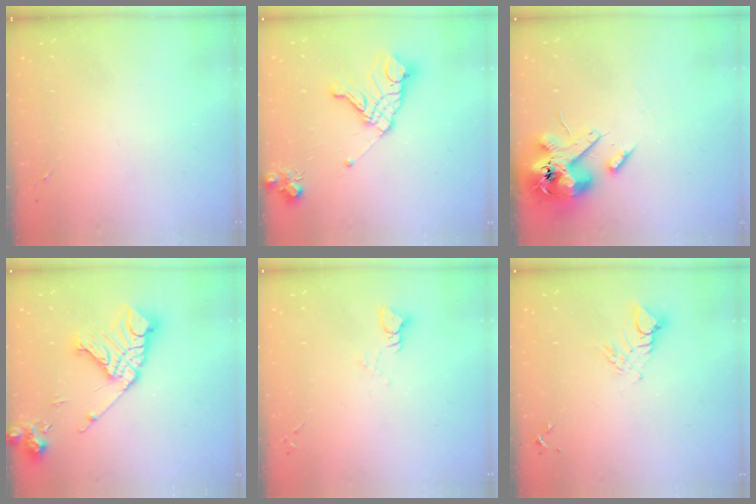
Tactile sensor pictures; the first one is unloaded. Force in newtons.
{"total": 15.8, "press": 15.7, "slide": 1.7}
{"total": 16.8, "press": 16.5, "slide": 2.9}
{"total": 18.0, "press": 17.9, "slide": 2.5}
{"total": 3.5, "press": 3.5, "slide": 0.2}
{"total": 6.5, "press": 6.5, "slide": 0.3}